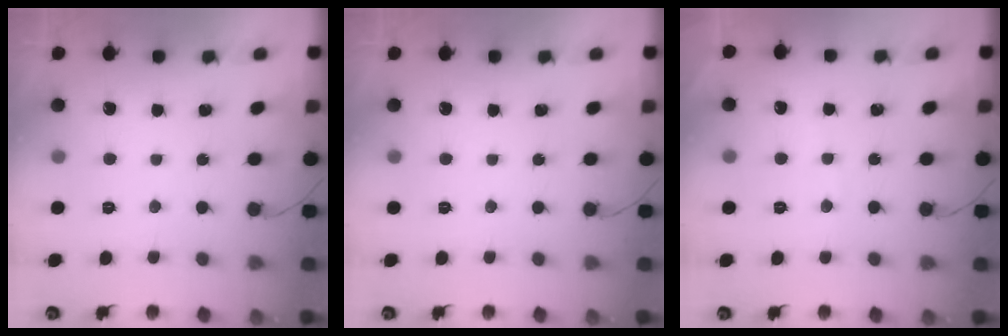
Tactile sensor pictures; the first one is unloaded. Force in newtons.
{"total": 0.0}
{"total": 2.0, "press": 2.0, "slide": 0.3}